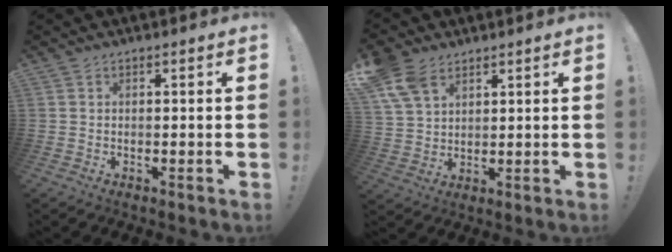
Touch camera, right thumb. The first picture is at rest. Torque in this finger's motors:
{"motor_torque": [0.03, 0.39, 0.77, 0.63, 0.13]}